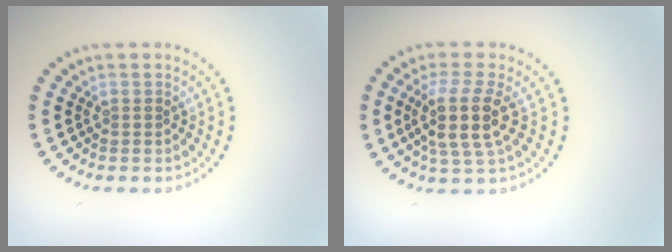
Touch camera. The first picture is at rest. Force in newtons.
{"total": 4.2, "press": 3.5, "slide": 2.2}